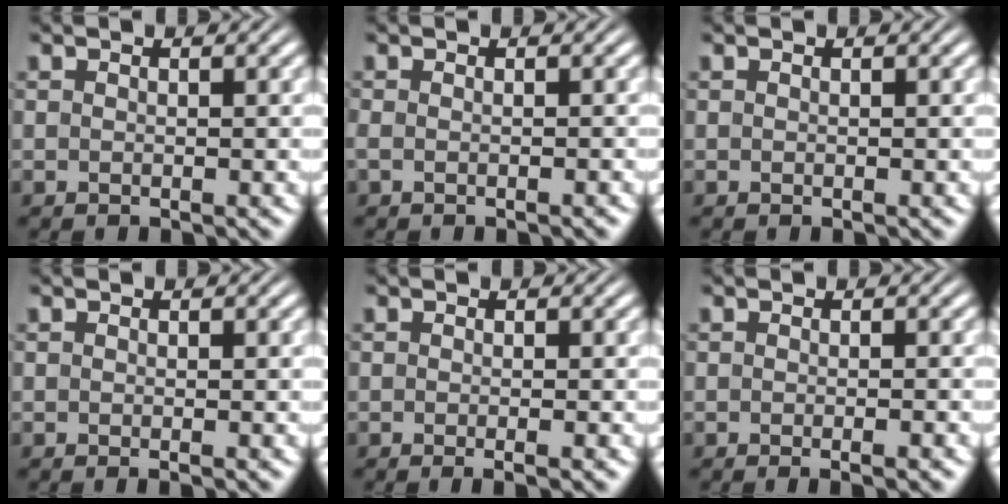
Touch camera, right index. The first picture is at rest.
{"total": 1.2, "force": [-0.9, 0.7, 0.5], "torque": [-0.020, -0.006, -0.013]}
{"total": 0.0}
{"total": 0.0}
{"total": 1.1, "force": [-0.8, 0.0, 0.8], "torque": [-0.012, 0.001, -0.014]}
{"total": 1.2, "force": [-0.9, 0.0, 0.7], "torque": [-0.009, 0.003, -0.017]}